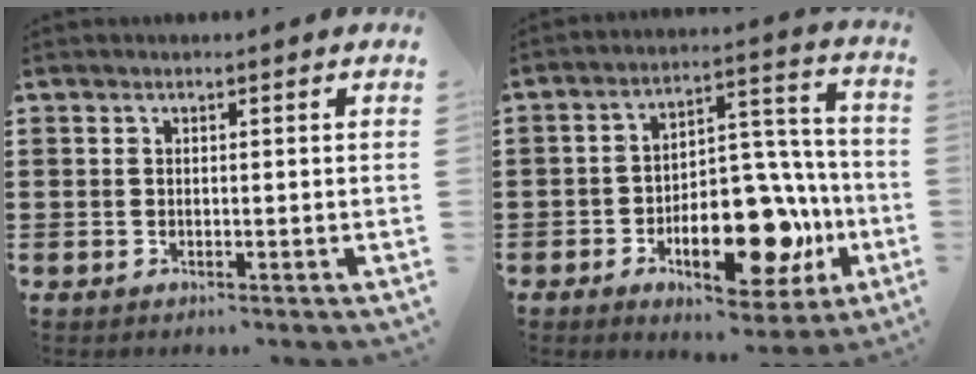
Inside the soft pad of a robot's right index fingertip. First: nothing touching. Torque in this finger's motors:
{"motor_torque": [2.14, 0.00, 0.50, 0.21]}